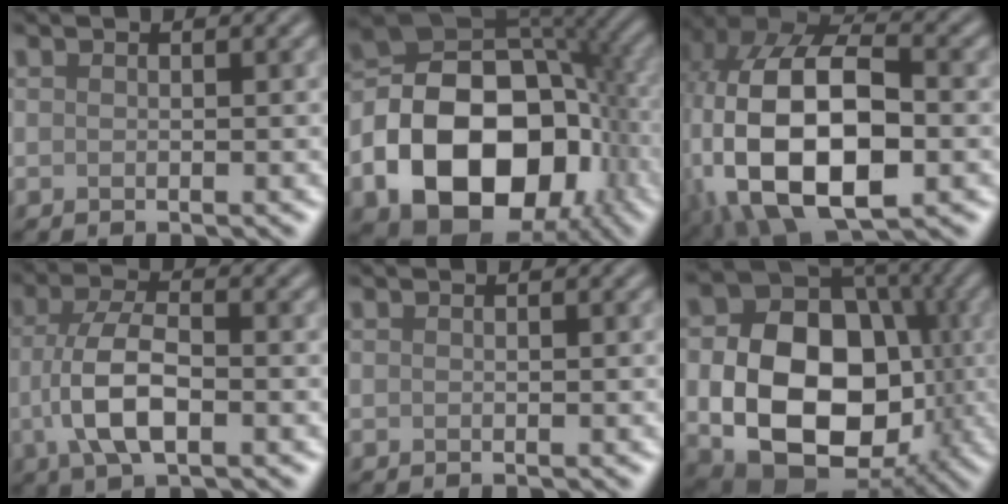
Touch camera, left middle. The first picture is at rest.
{"total": 15.8, "force": [-4.7, 10.9, 10.5], "torque": [-0.171, -0.018, -0.082]}
{"total": 16.6, "force": [-3.0, 9.9, 13.0], "torque": [-0.245, -0.010, -0.041]}
{"total": 5.8, "force": [-1.2, 2.6, 5.1], "torque": [-0.108, 0.002, -0.025]}
{"total": 0.0}
{"total": 13.9, "force": [-1.9, 10.2, 9.3], "torque": [-0.152, -0.025, -0.032]}